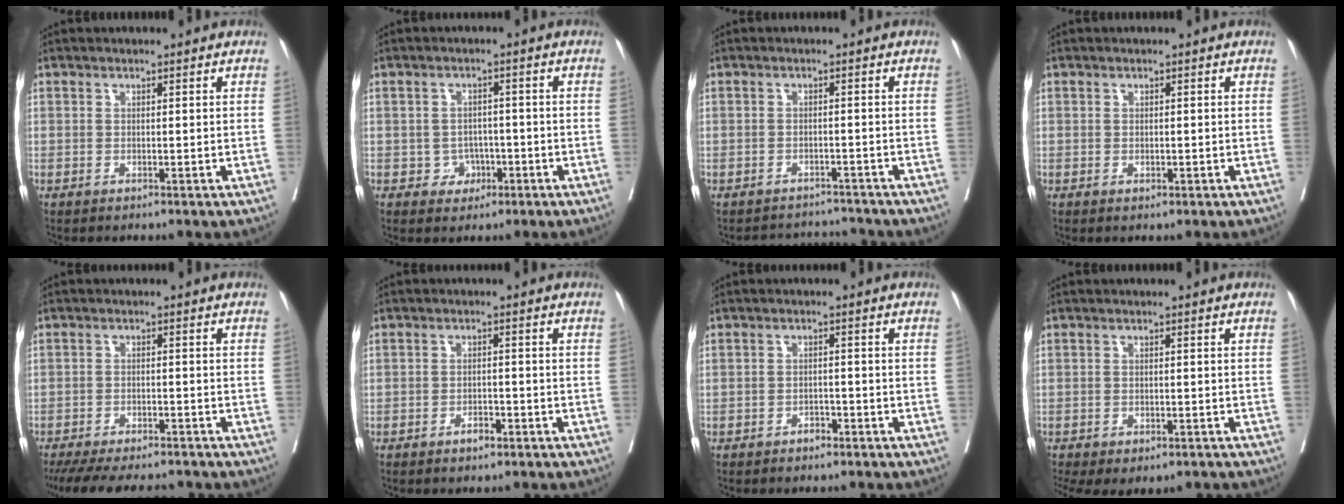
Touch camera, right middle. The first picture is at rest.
{"total": 3.1, "force": [-1.1, 2.7, 0.8], "torque": [-0.002, 0.009, -0.010]}
{"total": 4.4, "force": [-4.2, 0.8, -1.1], "torque": [0.016, 0.010, -0.057]}
{"total": 0.7, "force": [-0.1, 0.7, 0.2], "torque": [-0.004, 0.000, 0.002]}
{"total": 15.8, "force": [-14.0, 3.7, 6.4], "torque": [-0.141, -0.018, -0.189]}
{"total": 2.3, "force": [-1.7, 0.8, 1.2], "torque": [-0.023, 0.003, -0.023]}
{"total": 2.3, "force": [-1.8, 1.0, 0.9], "torque": [-0.018, 0.003, -0.022]}
{"total": 11.8, "force": [-8.7, 5.9, 5.4], "torque": [-0.128, -0.006, -0.105]}